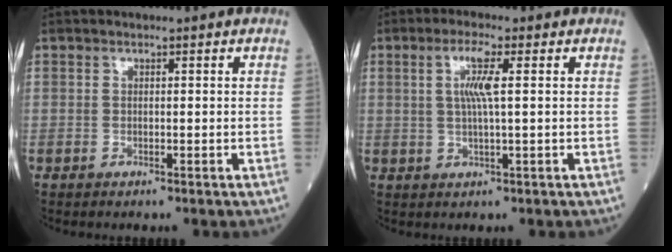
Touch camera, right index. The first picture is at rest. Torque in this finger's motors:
{"motor_torque": [0.61, 0.31, 0.42, 0.11]}